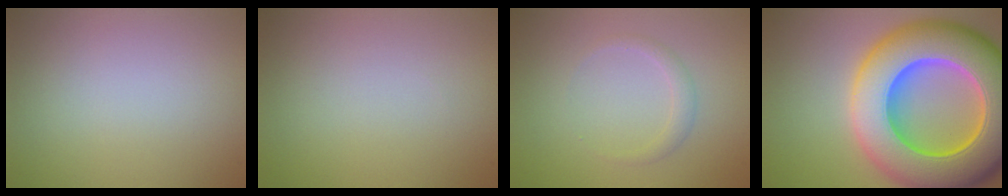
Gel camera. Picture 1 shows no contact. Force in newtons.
{"total": 0.0}
{"total": 1.2, "press": 1.2, "slide": 0.1}
{"total": 16.4, "press": 16.4, "slide": 0.6}